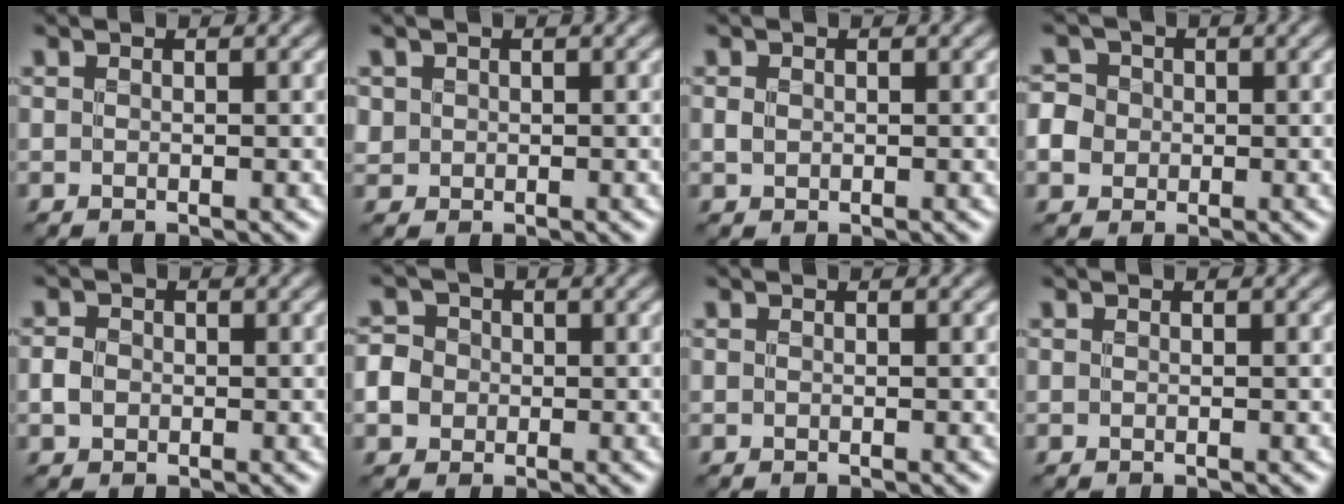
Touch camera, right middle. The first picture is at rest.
{"total": 1.0, "force": [0.3, 1.0, 0.1], "torque": [0.002, -0.004, 0.007]}
{"total": 0.9, "force": [0.1, 0.7, 0.5], "torque": [-0.011, -0.002, 0.002]}
{"total": 4.4, "force": [-0.1, 4.1, 1.7], "torque": [-0.030, 0.024, -0.021]}
{"total": 1.7, "force": [-0.3, 1.4, 0.8], "torque": [-0.014, 0.000, -0.011]}
{"total": 3.8, "force": [-0.4, 3.5, 1.4], "torque": [-0.019, 0.014, -0.021]}
{"total": 0.0}
{"total": 0.0}